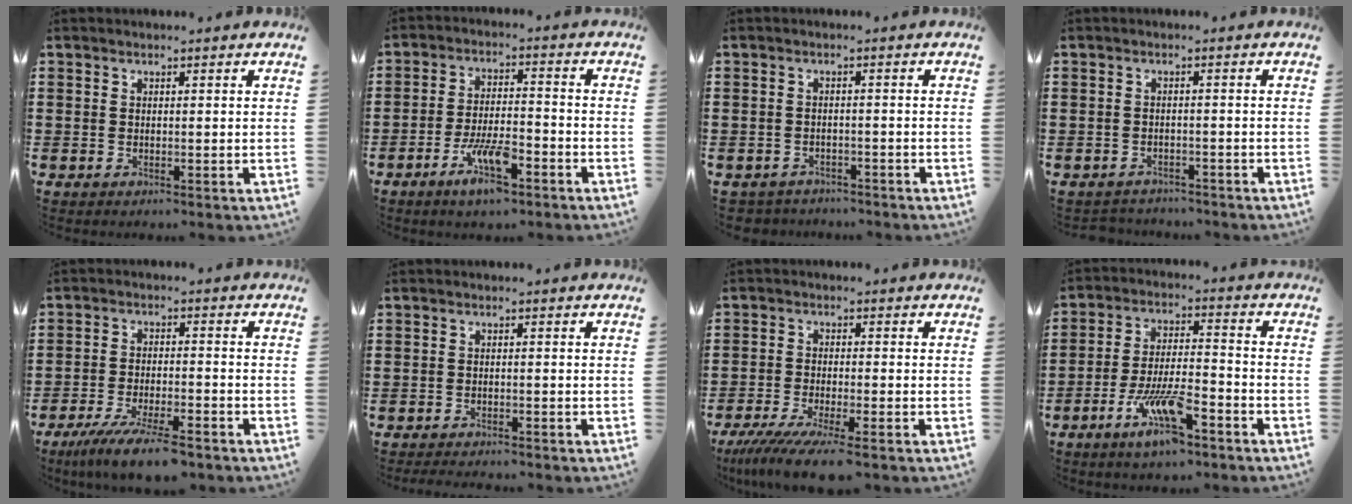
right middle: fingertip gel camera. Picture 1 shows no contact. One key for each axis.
{"total": 7.7, "fx": -4.5, "fy": 2.4, "fz": 5.8, "tx": -0.120, "ty": -0.001, "tz": -0.083}
{"total": 2.0, "fx": -1.9, "fy": 0.4, "fz": -0.3, "tx": -0.003, "ty": 0.000, "tz": -0.044}
{"total": 1.7, "fx": -1.6, "fy": 0.3, "fz": -0.2, "tx": -0.003, "ty": 0.000, "tz": -0.037}
{"total": 7.1, "fx": -5.6, "fy": 0.6, "fz": 4.3, "tx": -0.084, "ty": -0.011, "tz": -0.102}
{"total": 1.4, "fx": -1.4, "fy": 0.0, "fz": 0.1, "tx": -0.005, "ty": 0.001, "tz": -0.028}
{"total": 5.6, "fx": -4.5, "fy": -0.3, "fz": 3.2, "tx": -0.079, "ty": -0.028, "tz": -0.089}
{"total": 9.5, "fx": -5.6, "fy": 2.6, "fz": 7.2, "tx": -0.152, "ty": -0.001, "tz": -0.105}